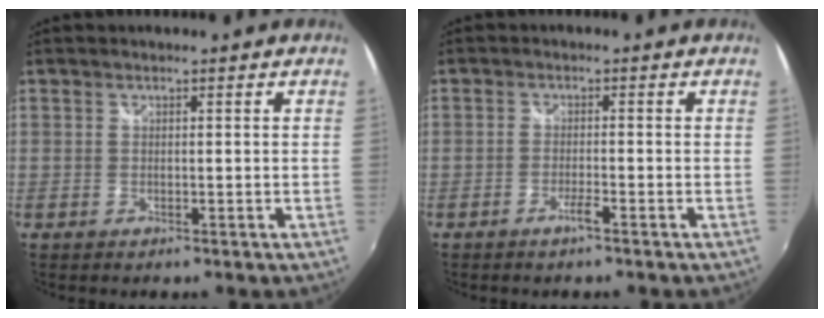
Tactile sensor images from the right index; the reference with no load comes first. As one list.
[{"total": 1.9, "force": [-1.3, -0.1, 1.3], "torque": [-0.031, -0.001, -0.028]}]